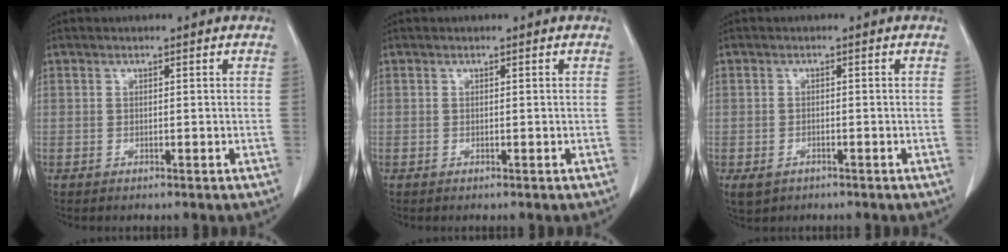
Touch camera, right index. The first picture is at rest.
{"total": 0.0}
{"total": 2.4, "force": [-1.2, 1.6, 1.2], "torque": [-0.022, -0.002, -0.009]}